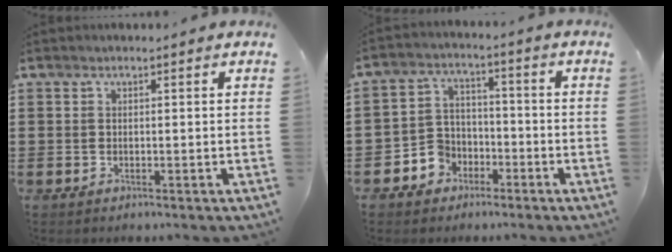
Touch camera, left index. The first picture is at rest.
{"total": 5.0, "force": [-2.8, 4.0, 0.9], "torque": [-0.041, 0.005, -0.059]}